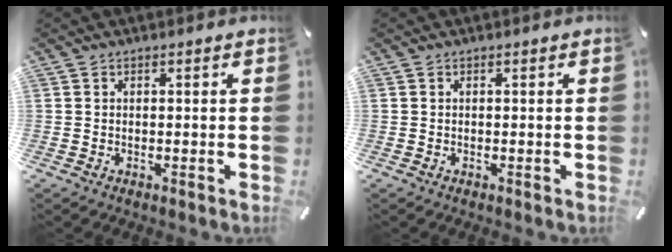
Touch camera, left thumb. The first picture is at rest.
{"total": 0.0}